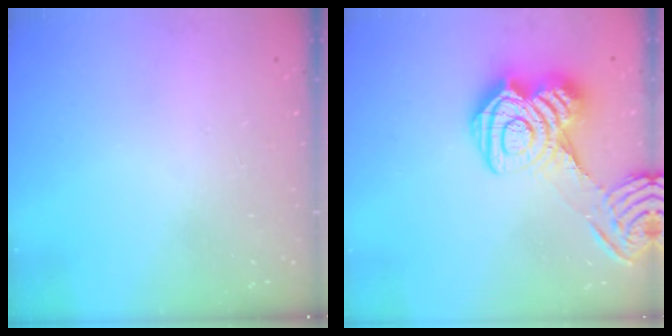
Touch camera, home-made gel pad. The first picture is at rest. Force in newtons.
{"total": 16.9, "press": 16.8, "slide": 1.2}